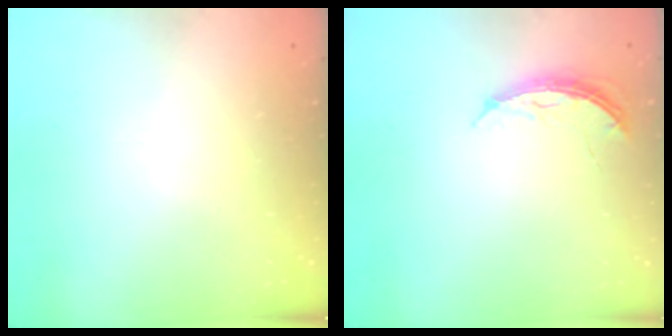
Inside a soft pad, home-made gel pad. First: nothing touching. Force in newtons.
{"total": 5.8, "press": 5.7, "slide": 0.5}